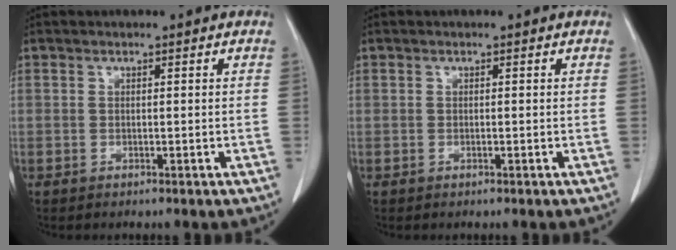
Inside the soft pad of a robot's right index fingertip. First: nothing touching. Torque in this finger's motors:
{"motor_torque": [0.06, 0.01, 0.00, 0.01]}